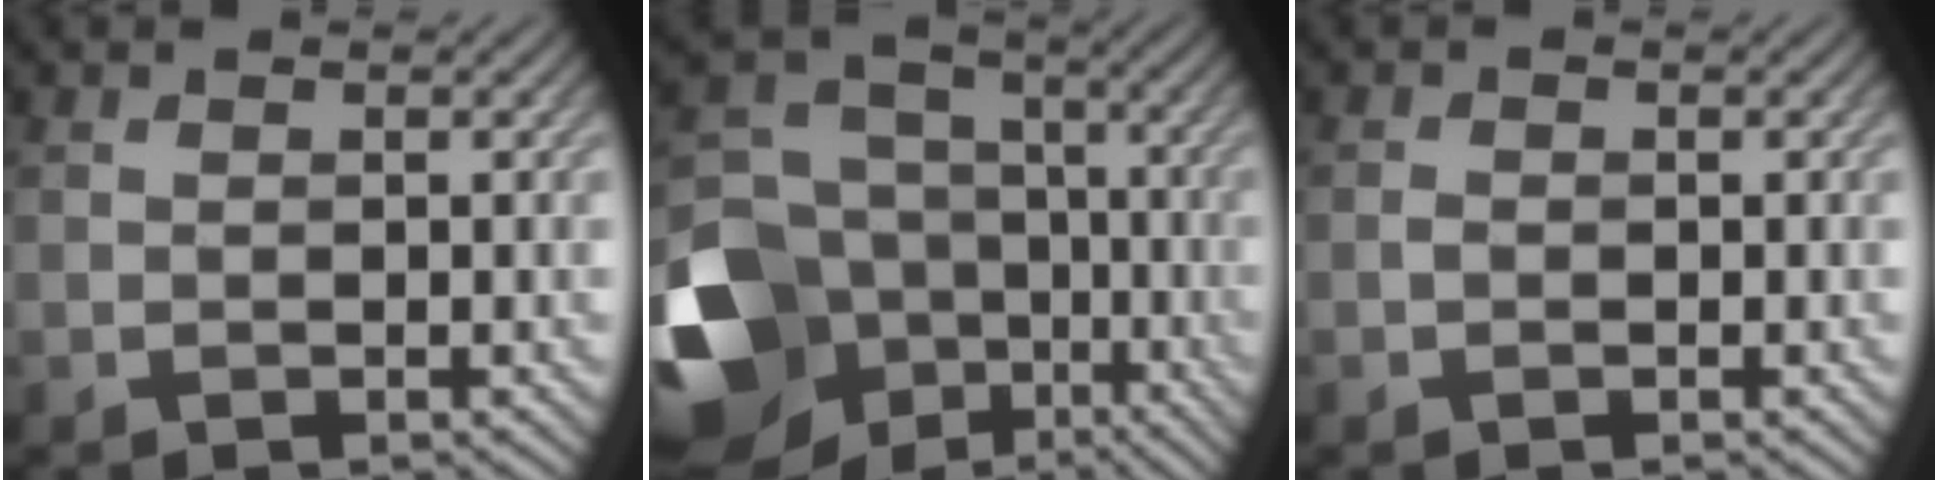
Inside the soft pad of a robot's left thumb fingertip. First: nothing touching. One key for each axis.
{"total": 17.7, "fx": -6.7, "fy": 14.0, "fz": 8.4, "tx": -0.246, "ty": -0.019, "tz": -0.104}
{"total": 0.6, "fx": -0.2, "fy": 0.5, "fz": 0.2, "tx": -0.005, "ty": 0.001, "tz": -0.008}